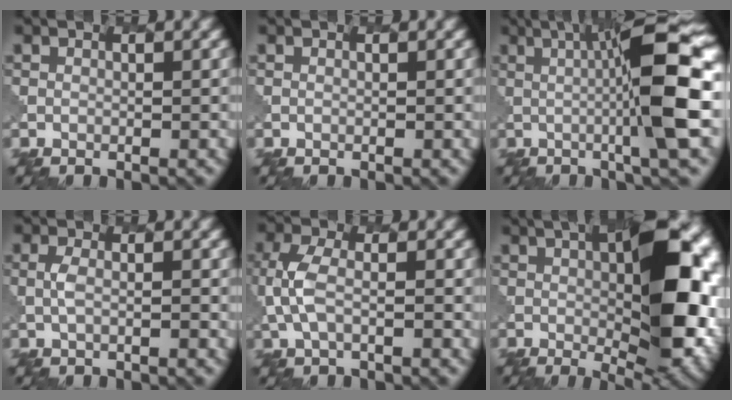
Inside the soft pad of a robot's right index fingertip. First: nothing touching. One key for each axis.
{"total": 0.0}
{"total": 10.7, "fx": 1.2, "fy": 1.0, "fz": 10.6, "tx": -0.137, "ty": 0.013, "tz": 0.002}
{"total": 0.8, "fx": 0.5, "fy": -0.6, "fz": 0.2, "tx": -0.022, "ty": 0.004, "tz": -0.008}
{"total": 2.0, "fx": 0.0, "fy": 0.6, "fz": 1.9, "tx": -0.070, "ty": 0.007, "tz": -0.017}
{"total": 13.5, "fx": 1.4, "fy": 4.6, "fz": 12.7, "tx": -0.164, "ty": 0.007, "tz": 0.008}